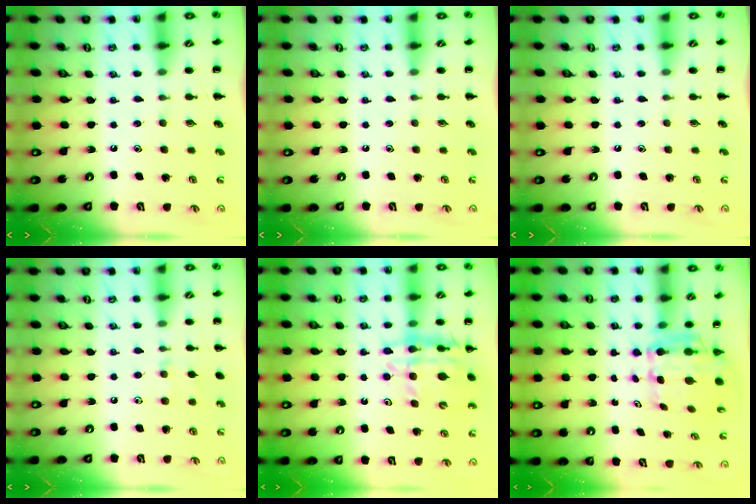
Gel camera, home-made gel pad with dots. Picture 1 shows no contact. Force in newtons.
{"total": 0.0}
{"total": 0.0}
{"total": 5.1, "press": 4.8, "slide": 1.7}
{"total": 12.9, "press": 12.4, "slide": 3.7}
{"total": 5.8, "press": 5.3, "slide": 2.3}